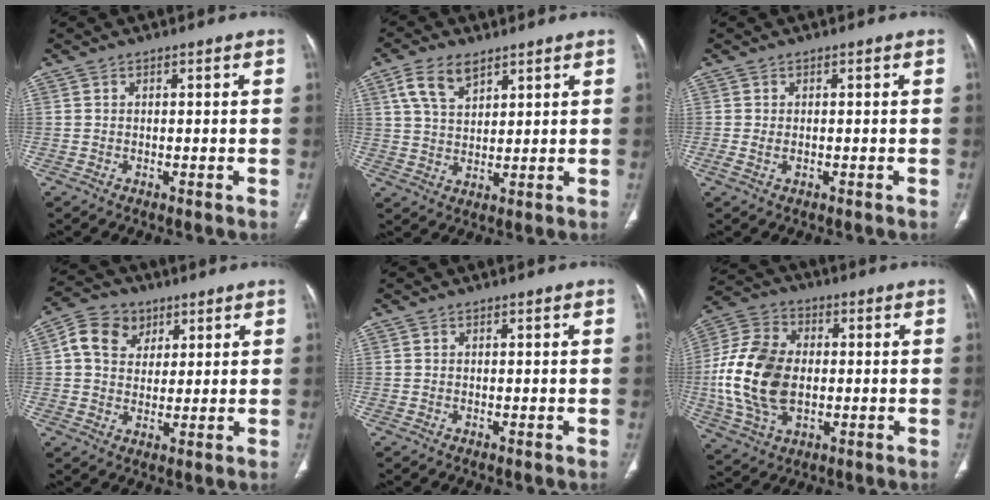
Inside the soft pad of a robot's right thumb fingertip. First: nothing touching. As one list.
[{"total": 7.5, "force": [4.2, 4.1, 4.6], "torque": [-0.080, -0.013, 0.085]}, {"total": 1.4, "force": [-0.3, 0.8, 1.2], "torque": [-0.032, 0.002, 0.000]}, {"total": 9.0, "force": [3.3, 7.2, 4.2], "torque": [-0.056, -0.002, 0.054]}, {"total": 0.0}, {"total": 17.3, "force": [-1.0, 11.4, 13.1], "torque": [-0.262, 0.011, -0.014]}]